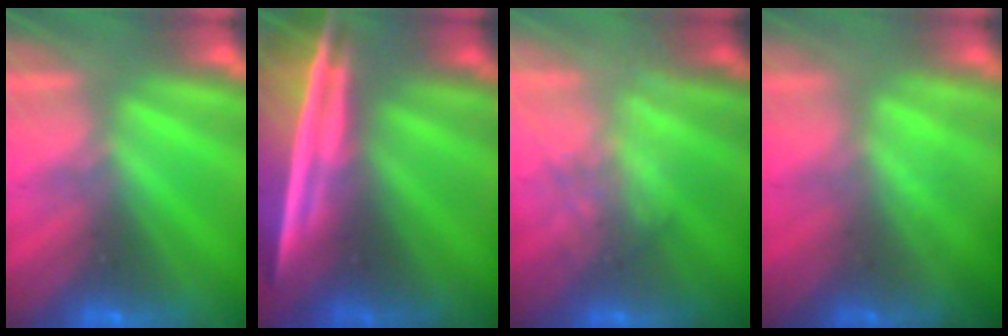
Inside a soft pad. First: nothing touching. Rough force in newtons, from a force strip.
{"total": 9.1}
{"total": 11.7}
{"total": 1.1}